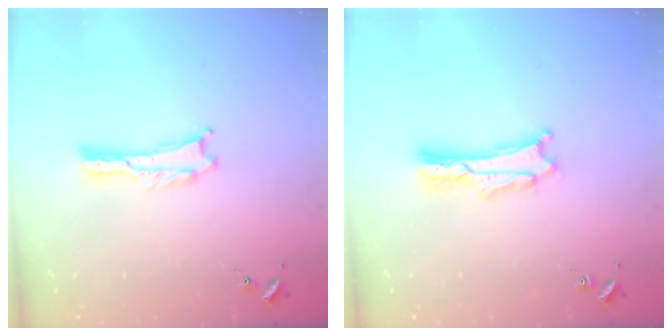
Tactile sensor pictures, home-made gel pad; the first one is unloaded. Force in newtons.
{"total": 1.4, "press": 1.3, "slide": 0.2}